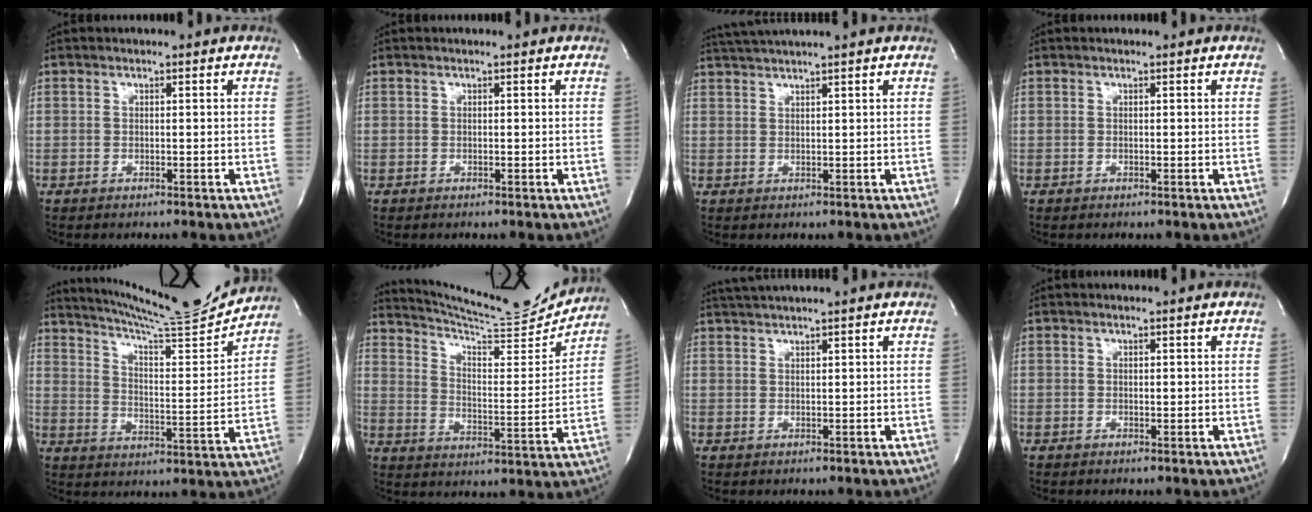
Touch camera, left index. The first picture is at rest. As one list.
[{"total": 0.0}, {"total": 4.7, "force": [4.2, -1.5, 1.8], "torque": [-0.028, 0.016, 0.075]}, {"total": 0.0}, {"total": 16.9, "force": [16.2, -0.9, 4.7], "torque": [-0.085, -0.055, 0.234]}, {"total": 17.6, "force": [17.1, 0.5, 4.3], "torque": [-0.080, -0.057, 0.243]}, {"total": 4.2, "force": [3.7, -1.3, 1.5], "torque": [-0.021, 0.016, 0.068]}, {"total": 0.7, "force": [0.5, 0.2, 0.5], "torque": [-0.008, -0.004, 0.006]}]